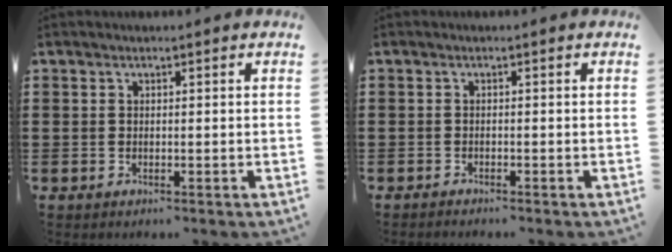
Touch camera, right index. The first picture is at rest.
{"total": 0.6, "force": [-0.6, 0.0, 0.1], "torque": [-0.003, -0.001, -0.012]}